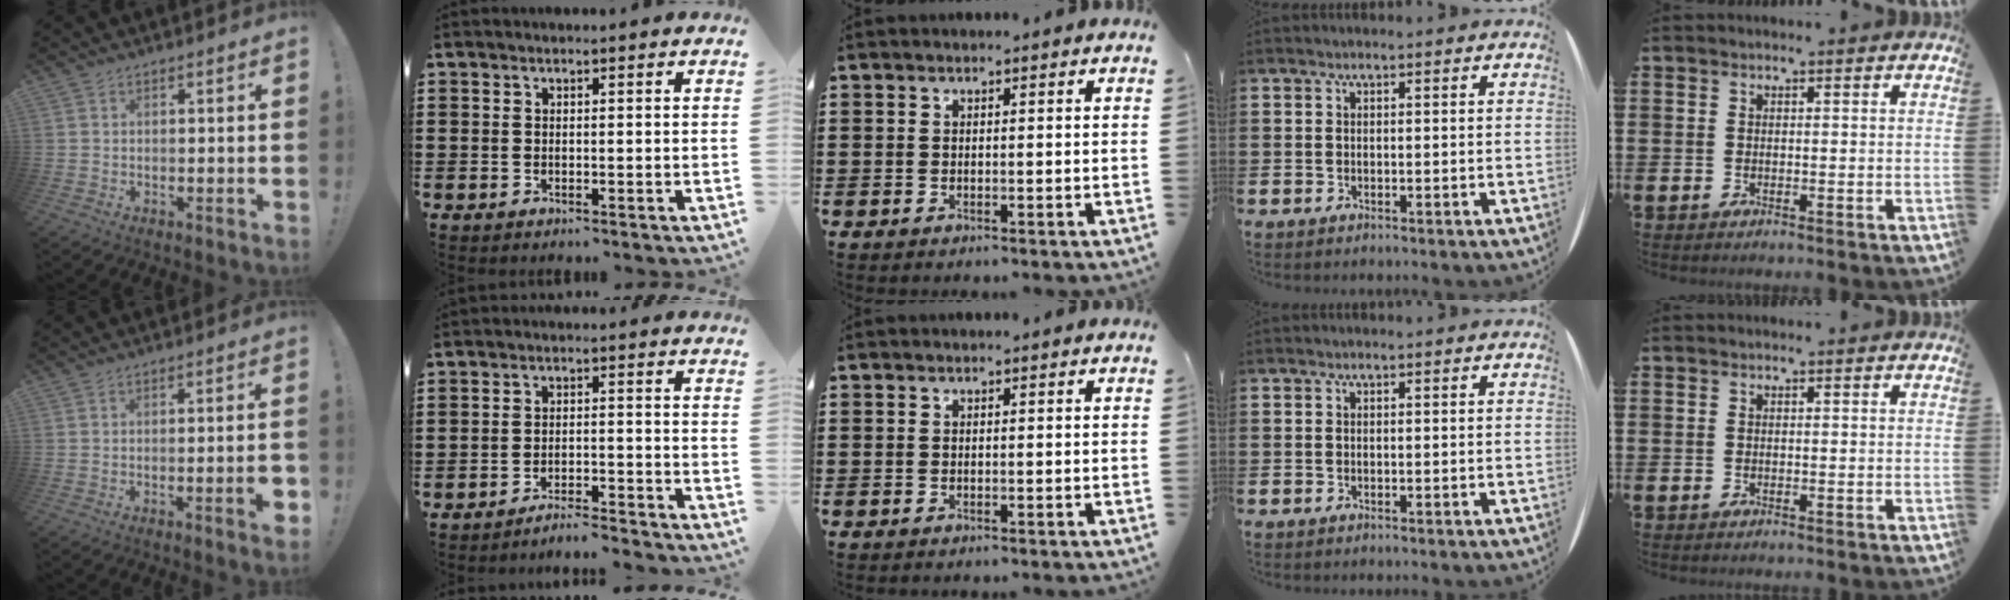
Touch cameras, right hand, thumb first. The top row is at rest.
{"thumb": {"total": 4.5, "force": [-1.3, 0.4, 4.3], "torque": [-0.062, -0.002, -0.018]}, "index": {"total": 3.6, "force": [-3.6, -0.2, 0.5], "torque": [-0.012, -0.002, -0.075]}}